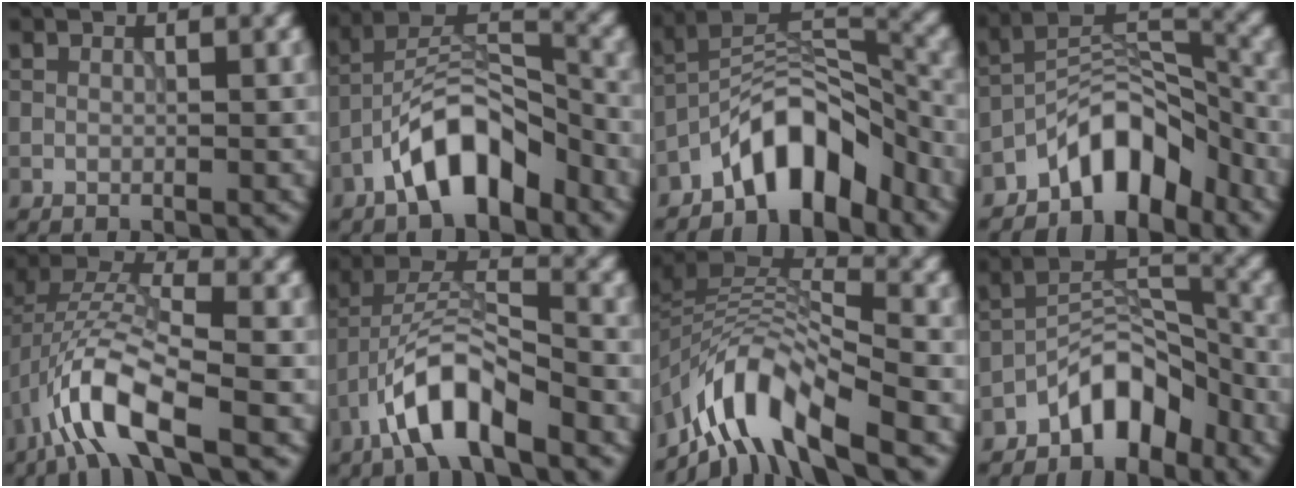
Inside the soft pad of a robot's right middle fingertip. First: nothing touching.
{"total": 8.0, "force": [-4.6, 3.5, 5.5], "torque": [-0.085, 0.019, -0.088]}
{"total": 7.2, "force": [-5.0, 3.1, 4.2], "torque": [-0.050, 0.013, -0.098]}
{"total": 6.5, "force": [-4.7, 2.8, 3.4], "torque": [-0.037, 0.013, -0.093]}
{"total": 7.5, "force": [-3.3, 2.6, 6.2], "torque": [-0.127, 0.008, -0.073]}
{"total": 7.5, "force": [-4.4, 2.5, 5.6], "torque": [-0.098, 0.012, -0.083]}
{"total": 8.5, "force": [-5.6, 3.1, 5.5], "torque": [-0.081, 0.008, -0.114]}
{"total": 5.8, "force": [-4.0, 2.7, 3.2], "torque": [-0.034, 0.019, -0.078]}